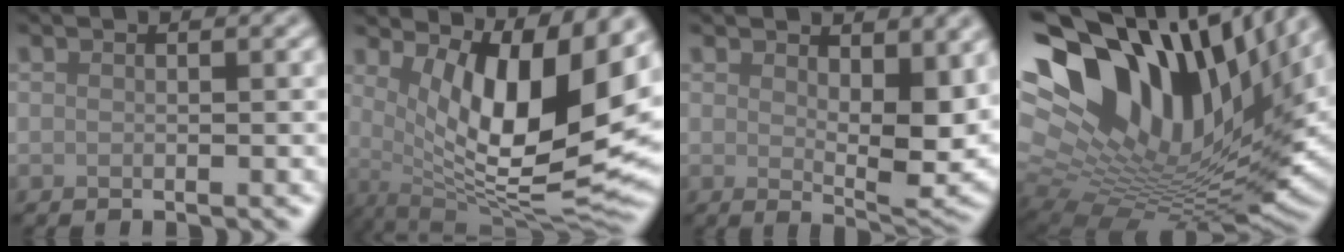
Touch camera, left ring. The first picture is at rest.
{"total": 12.0, "force": [3.4, 3.9, 10.8], "torque": [-0.172, -0.019, 0.068]}
{"total": 6.9, "force": [1.6, 3.3, 5.9], "torque": [-0.094, -0.015, 0.034]}
{"total": 19.4, "force": [8.1, 9.2, 15.1], "torque": [-0.269, 0.020, 0.159]}